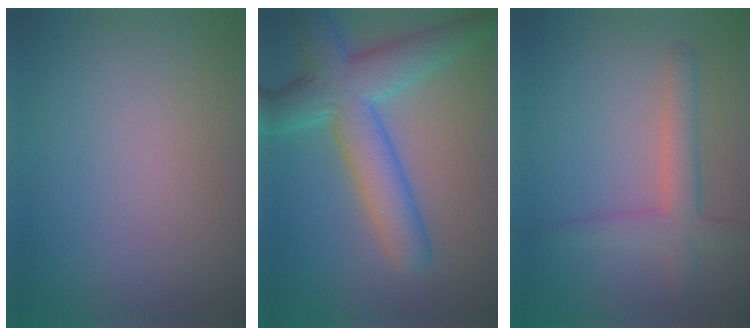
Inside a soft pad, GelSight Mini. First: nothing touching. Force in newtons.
{"total": 7.5, "press": 7.5, "slide": 0.1}
{"total": 3.0, "press": 3.0, "slide": 0.1}